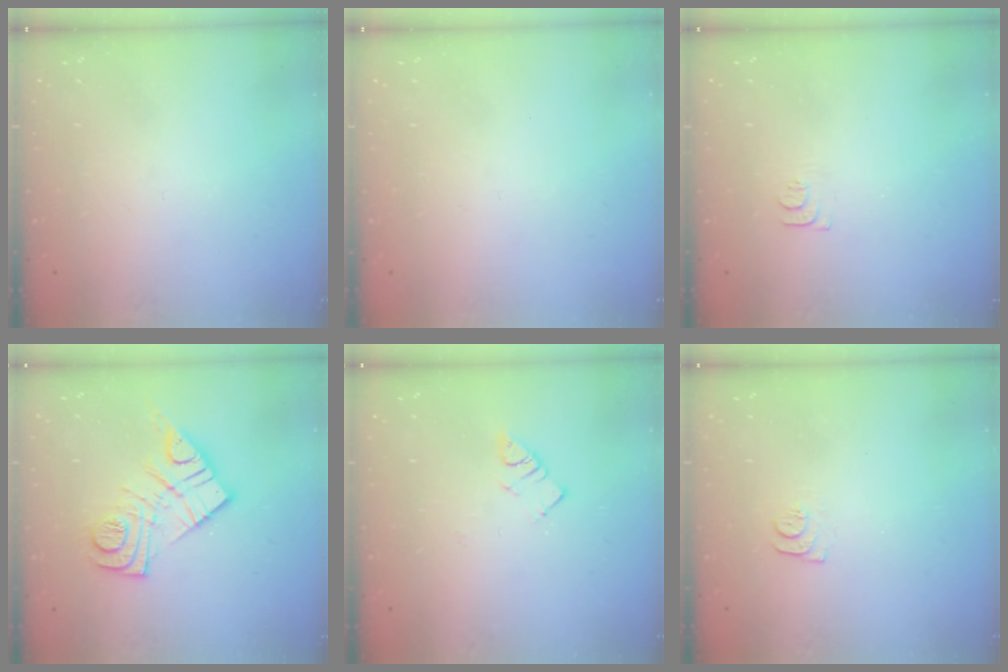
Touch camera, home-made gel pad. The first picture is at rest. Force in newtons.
{"total": 1.6, "press": 1.6, "slide": 0.1}
{"total": 3.7, "press": 3.6, "slide": 0.5}
{"total": 13.9, "press": 13.8, "slide": 1.2}
{"total": 3.6, "press": 3.6, "slide": 0.4}
{"total": 5.2, "press": 5.2, "slide": 0.7}